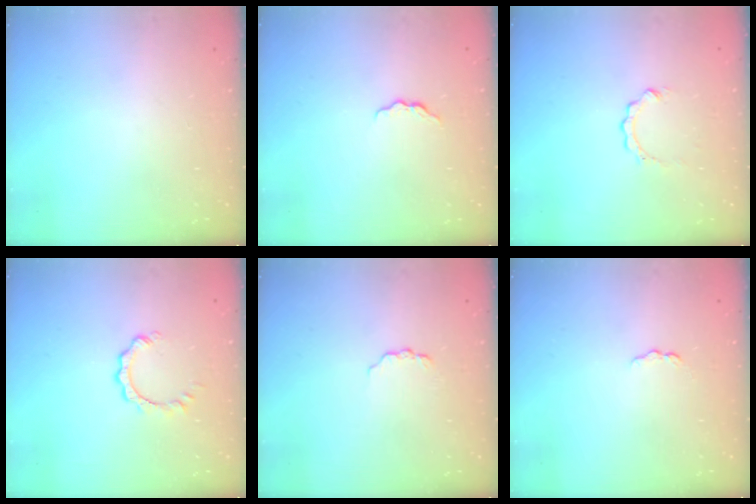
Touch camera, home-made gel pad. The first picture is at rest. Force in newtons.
{"total": 4.1, "press": 4.1, "slide": 0.5}
{"total": 2.8, "press": 2.8, "slide": 0.2}
{"total": 2.9, "press": 2.8, "slide": 0.3}
{"total": 3.3, "press": 3.3, "slide": 0.3}
{"total": 3.4, "press": 3.4, "slide": 0.5}